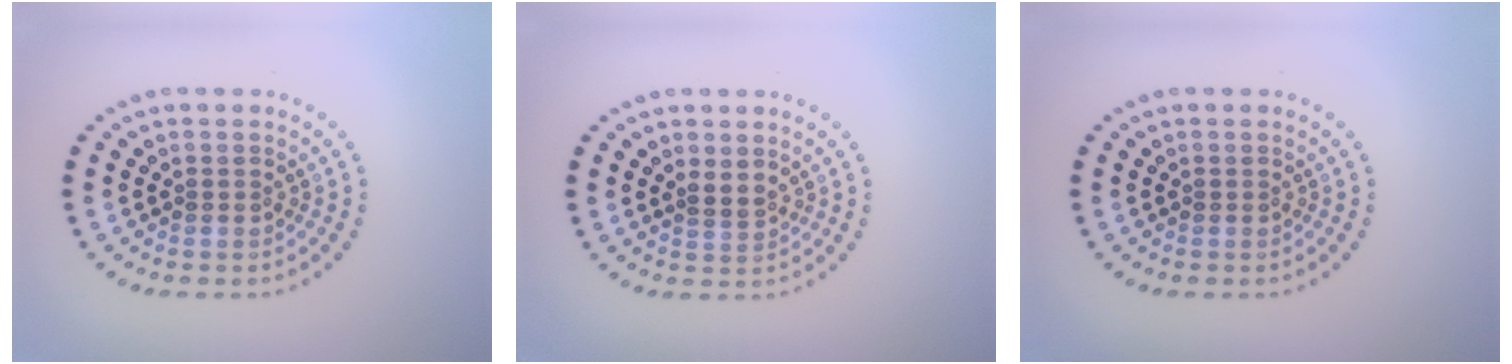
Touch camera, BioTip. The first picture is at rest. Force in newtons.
{"total": 1.4, "press": 1.2, "slide": 0.8}
{"total": 0.0}